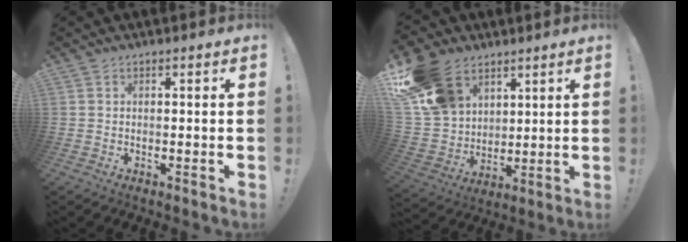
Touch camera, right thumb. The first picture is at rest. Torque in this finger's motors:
{"motor_torque": [0.67, 0.95, 0.94, 0.82, 0.12]}